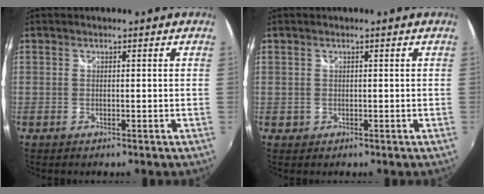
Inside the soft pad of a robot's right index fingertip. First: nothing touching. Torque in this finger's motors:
{"motor_torque": [-0.52, 0.16, -1.05, -0.21]}